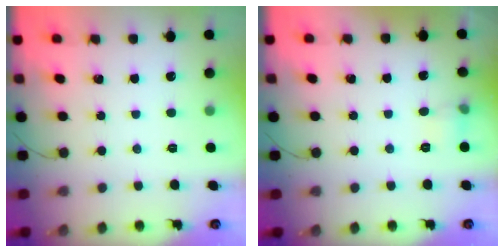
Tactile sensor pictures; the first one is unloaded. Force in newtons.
{"total": 5.1, "press": 4.8, "slide": 1.6}